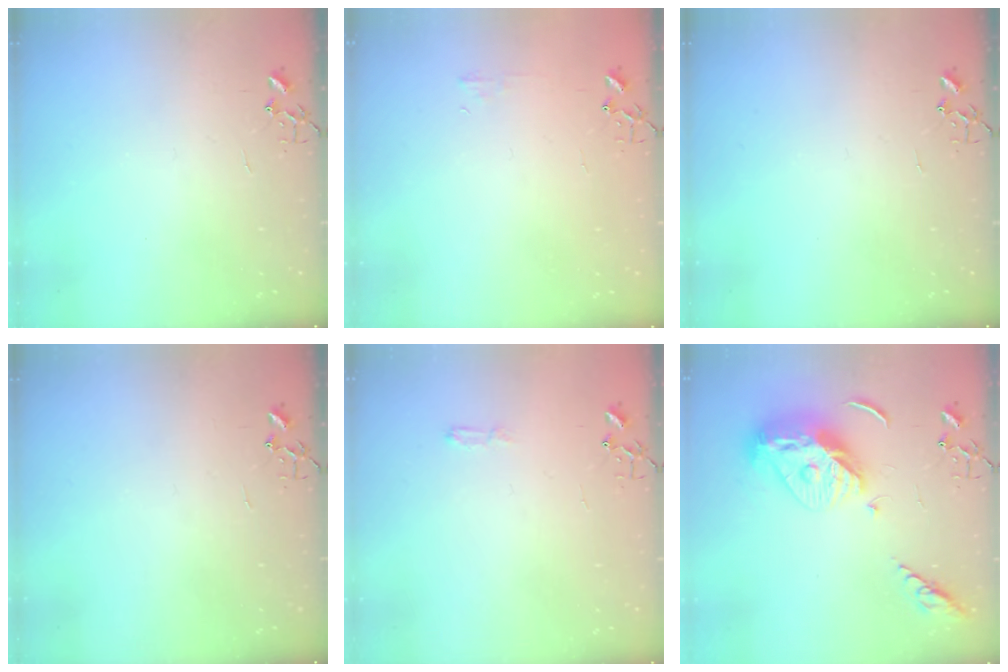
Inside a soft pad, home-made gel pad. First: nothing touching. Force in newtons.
{"total": 4.8, "press": 4.7, "slide": 0.7}
{"total": 0.0}
{"total": 0.0}
{"total": 3.8, "press": 3.8, "slide": 0.5}
{"total": 15.9, "press": 15.8, "slide": 1.5}